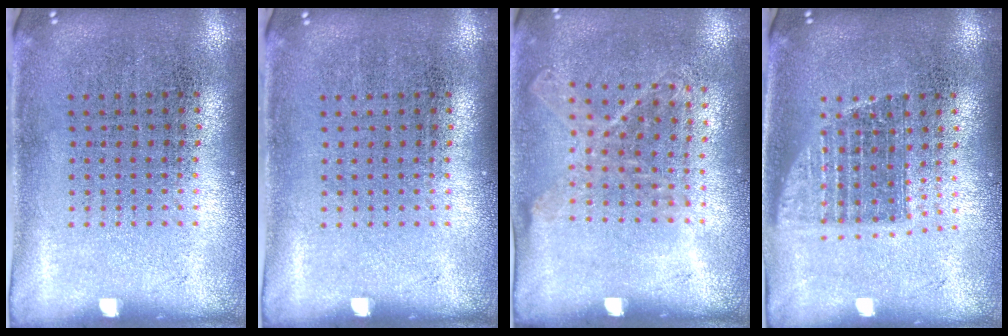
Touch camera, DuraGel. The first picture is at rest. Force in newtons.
{"total": 0.0}
{"total": 1.1, "press": 1.0, "slide": 0.5}
{"total": 1.3, "press": 1.1, "slide": 0.7}